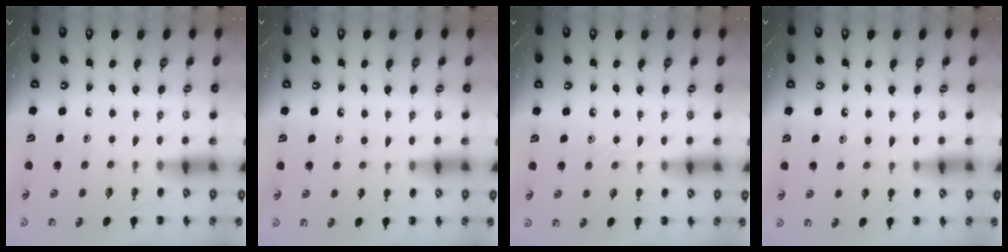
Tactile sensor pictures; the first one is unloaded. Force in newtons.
{"total": 6.6, "press": 6.4, "slide": 1.8}
{"total": 3.4, "press": 3.3, "slide": 1.0}
{"total": 4.8, "press": 4.5, "slide": 1.7}